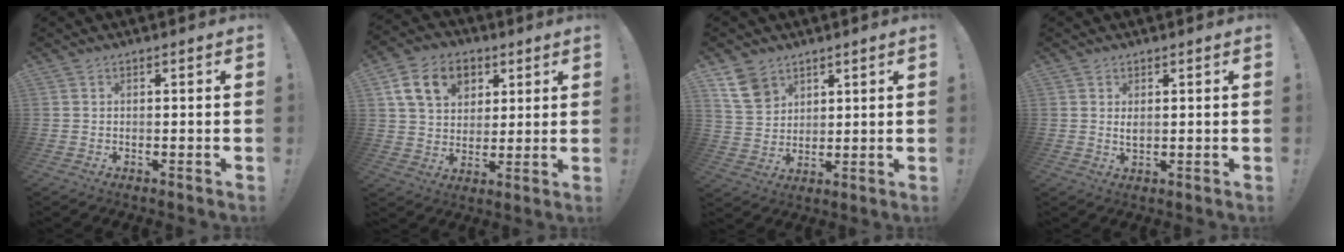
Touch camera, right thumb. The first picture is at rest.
{"total": 15.0, "force": [6.4, 11.0, 7.9], "torque": [-0.120, -0.019, 0.125]}
{"total": 10.1, "force": [6.0, 7.4, 3.4], "torque": [-0.051, -0.030, 0.121]}
{"total": 1.7, "force": [0.7, 0.9, 1.3], "torque": [-0.020, -0.003, 0.010]}